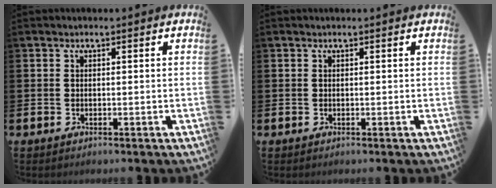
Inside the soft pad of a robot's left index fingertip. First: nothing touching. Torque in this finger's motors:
{"motor_torque": [0.89, -1.25, 0.05, 0.00]}